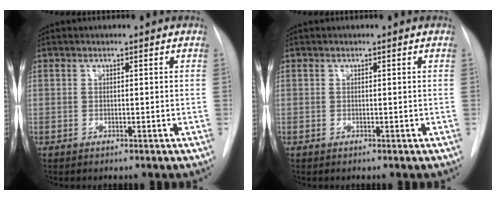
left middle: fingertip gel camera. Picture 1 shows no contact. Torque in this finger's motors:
{"motor_torque": [0.00, 0.00, 0.00, 0.00]}